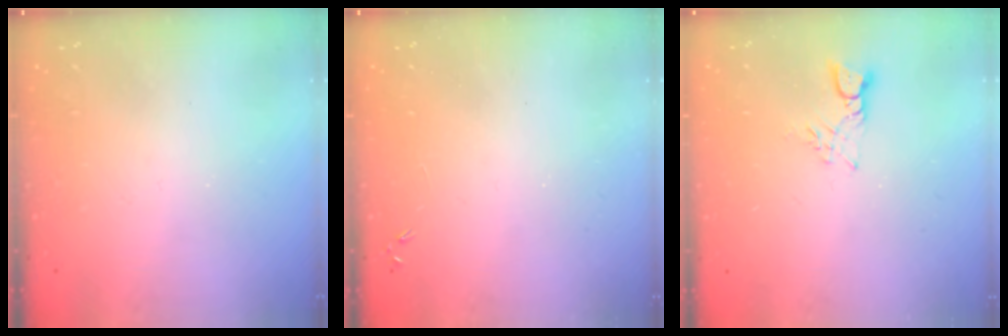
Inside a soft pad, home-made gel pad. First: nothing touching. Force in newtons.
{"total": 0.0}
{"total": 4.0, "press": 4.0, "slide": 0.2}